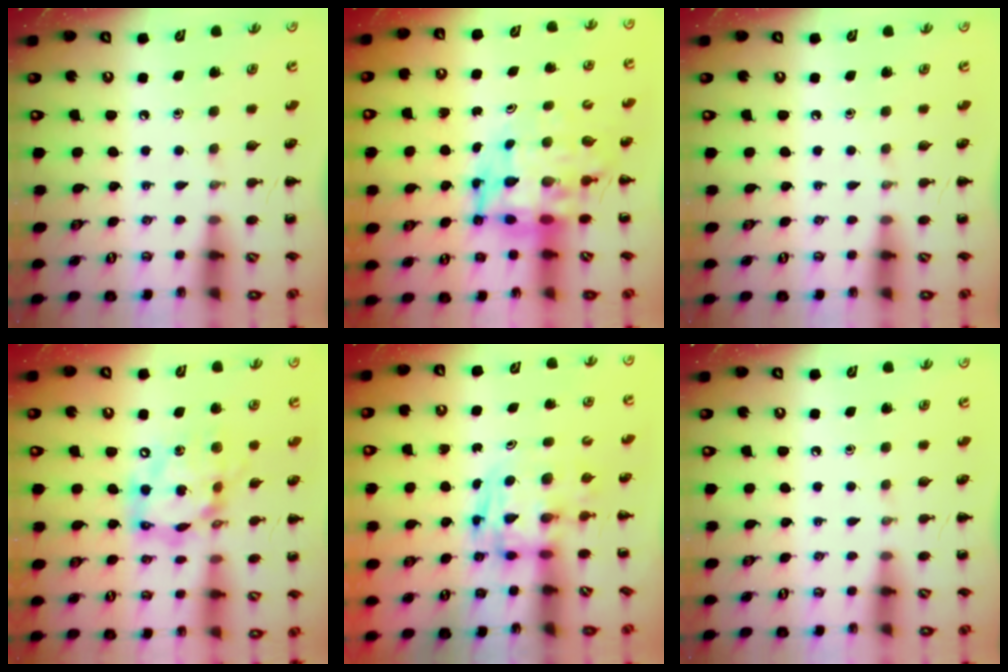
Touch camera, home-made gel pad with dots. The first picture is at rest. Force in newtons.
{"total": 7.1, "press": 6.8, "slide": 2.1}
{"total": 0.0}
{"total": 14.5, "press": 14.0, "slide": 3.6}
{"total": 2.9, "press": 2.9, "slide": 0.5}
{"total": 0.0}